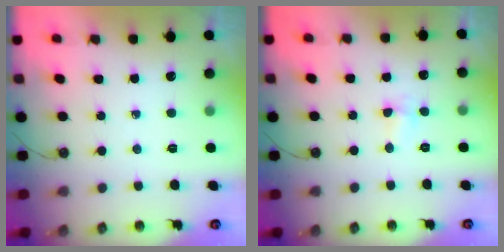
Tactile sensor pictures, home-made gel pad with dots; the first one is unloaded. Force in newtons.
{"total": 4.5, "press": 4.5, "slide": 0.6}